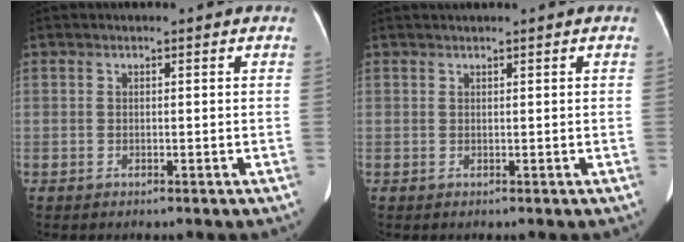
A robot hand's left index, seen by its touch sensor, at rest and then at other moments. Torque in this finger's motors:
{"motor_torque": [0.14, -0.13, 0.00, 0.05]}